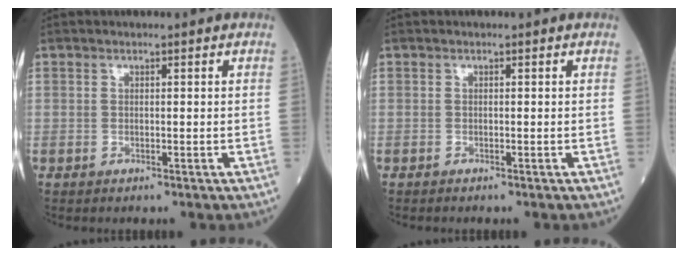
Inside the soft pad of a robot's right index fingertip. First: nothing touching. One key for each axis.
{"total": 0.0}